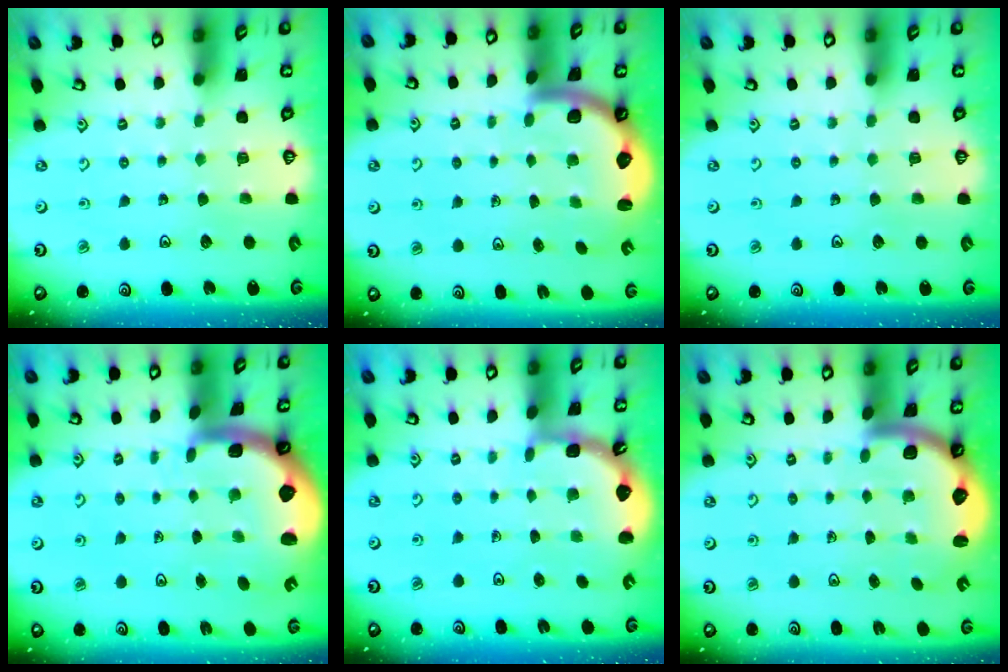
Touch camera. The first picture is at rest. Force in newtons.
{"total": 2.7, "press": 2.6, "slide": 0.5}
{"total": 0.0}
{"total": 3.8, "press": 3.2, "slide": 2.1}
{"total": 2.0, "press": 2.0, "slide": 0.2}
{"total": 2.8, "press": 2.8, "slide": 0.5}